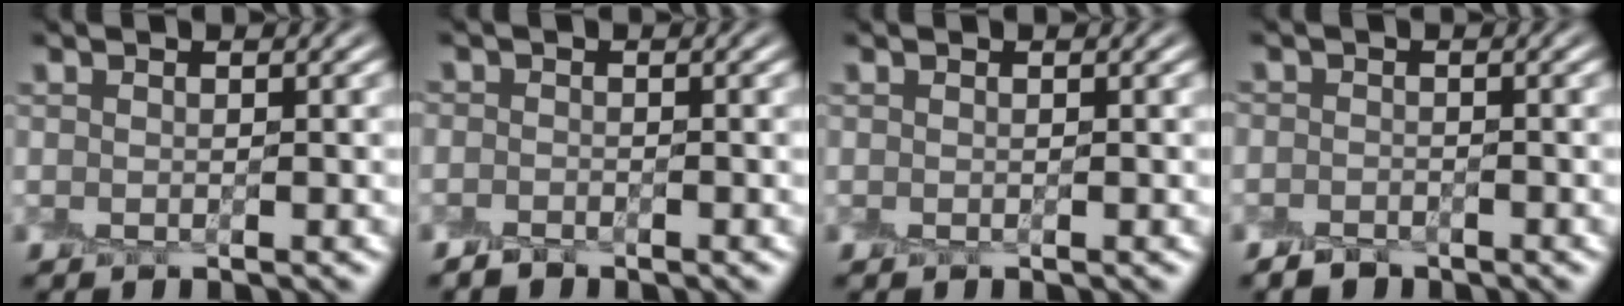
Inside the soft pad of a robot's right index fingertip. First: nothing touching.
{"total": 0.8, "force": [-0.5, 0.3, -0.5], "torque": [0.014, 0.004, -0.014]}
{"total": 0.0}
{"total": 1.2, "force": [-0.9, 0.7, -0.3], "torque": [0.013, 0.003, -0.021]}